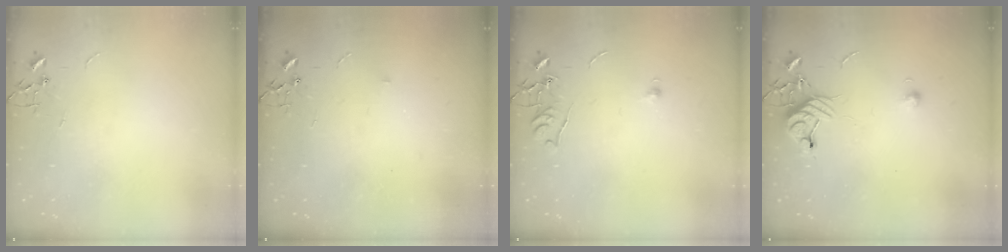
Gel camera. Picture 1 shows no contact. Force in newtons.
{"total": 3.1, "press": 3.0, "slide": 0.6}
{"total": 6.2, "press": 6.1, "slide": 0.7}
{"total": 10.3, "press": 10.2, "slide": 1.2}